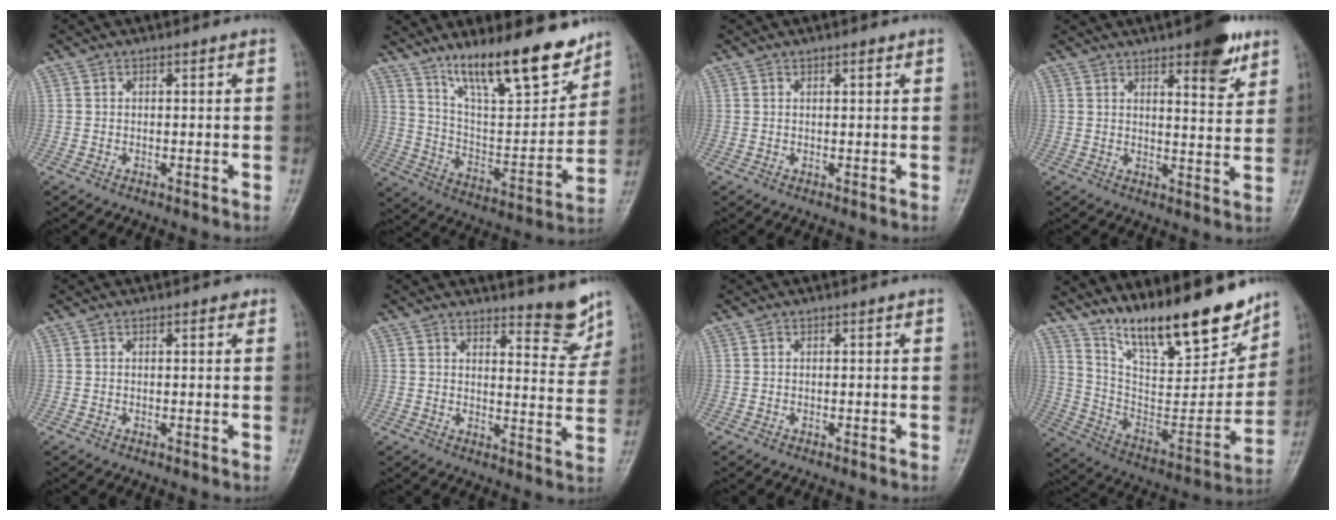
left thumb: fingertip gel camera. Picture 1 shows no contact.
{"total": 20.1, "force": [14.5, 5.6, 12.8], "torque": [-0.165, -0.082, 0.249]}
{"total": 1.1, "force": [0.8, 0.3, 0.7], "torque": [-0.011, -0.003, 0.012]}
{"total": 9.8, "force": [6.1, 2.9, 7.1], "torque": [-0.077, -0.033, 0.081]}
{"total": 1.2, "force": [0.6, 0.4, 0.8], "torque": [-0.009, 0.000, 0.006]}
{"total": 7.3, "force": [6.4, 1.7, 3.2], "torque": [-0.022, -0.060, 0.083]}
{"total": 0.0}
{"total": 23.0, "force": [17.6, 6.1, 13.6], "torque": [-0.174, -0.093, 0.301]}